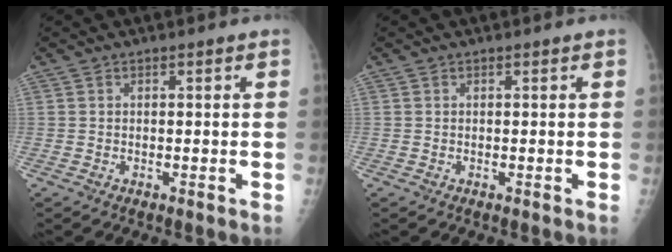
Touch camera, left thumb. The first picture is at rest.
{"total": 0.0}